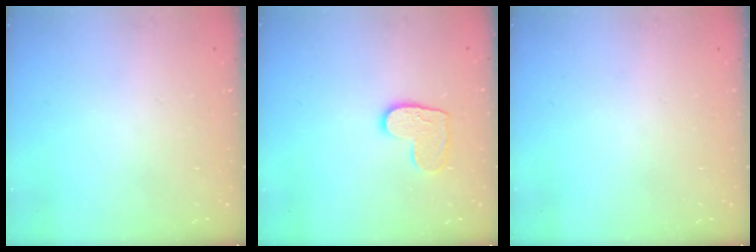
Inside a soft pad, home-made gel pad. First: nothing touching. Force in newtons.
{"total": 8.9, "press": 8.9, "slide": 0.4}
{"total": 0.0}